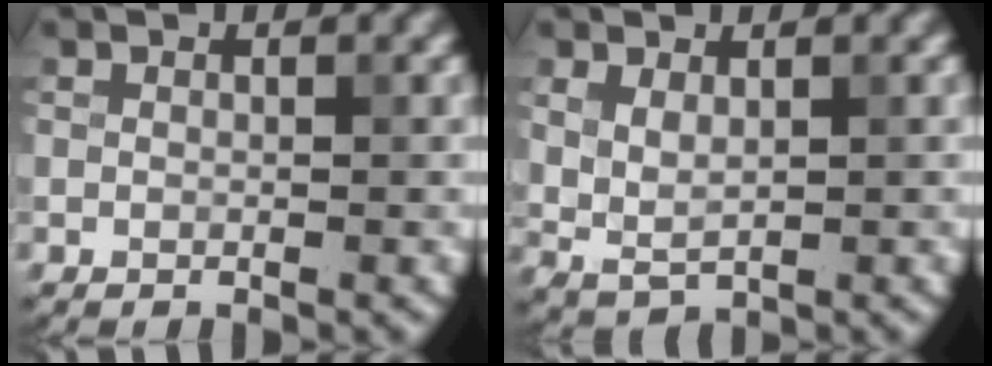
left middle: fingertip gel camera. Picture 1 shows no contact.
{"total": 2.1, "force": [0.9, 1.1, 1.5], "torque": [-0.035, -0.004, 0.022]}